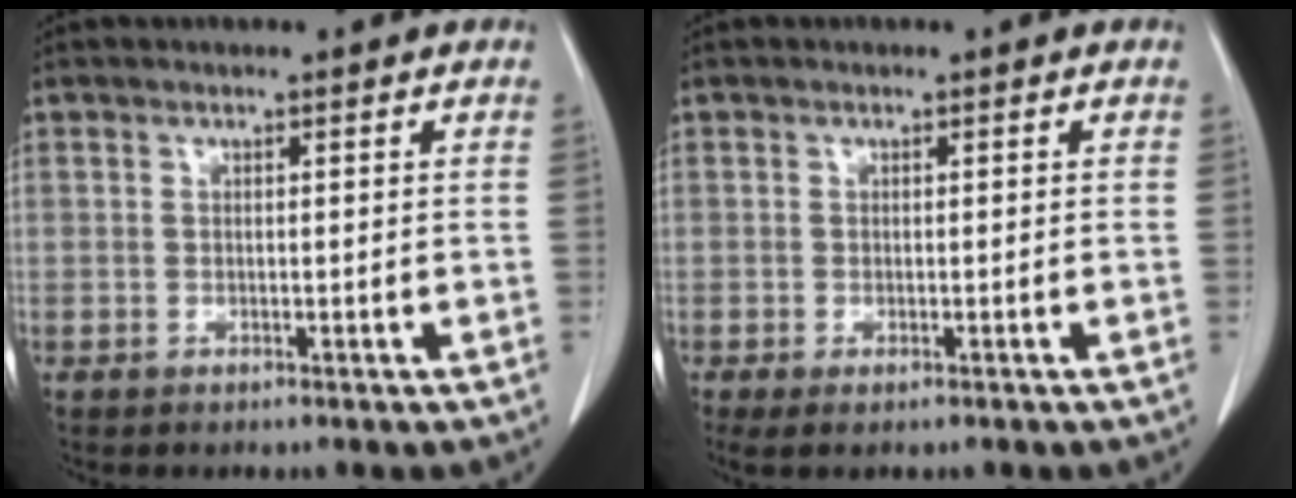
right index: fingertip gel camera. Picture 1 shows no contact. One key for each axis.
{"total": 2.3, "fx": -1.4, "fy": 0.6, "fz": 1.7, "tx": -0.026, "ty": -0.007, "tz": -0.021}